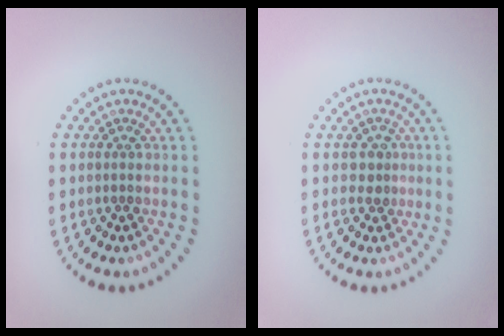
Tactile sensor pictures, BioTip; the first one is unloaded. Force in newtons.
{"total": 1.8, "press": 1.4, "slide": 1.2}